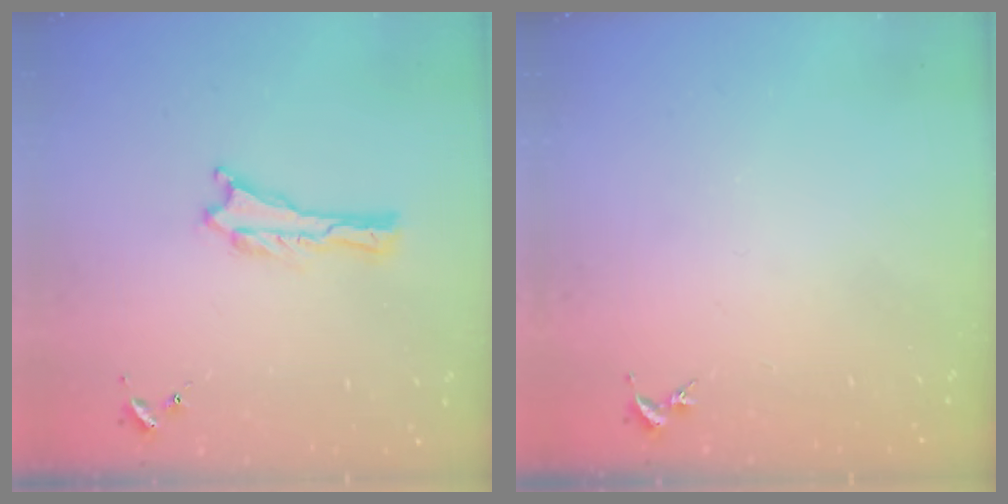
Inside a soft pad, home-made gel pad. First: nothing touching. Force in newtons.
{"total": 0.0}